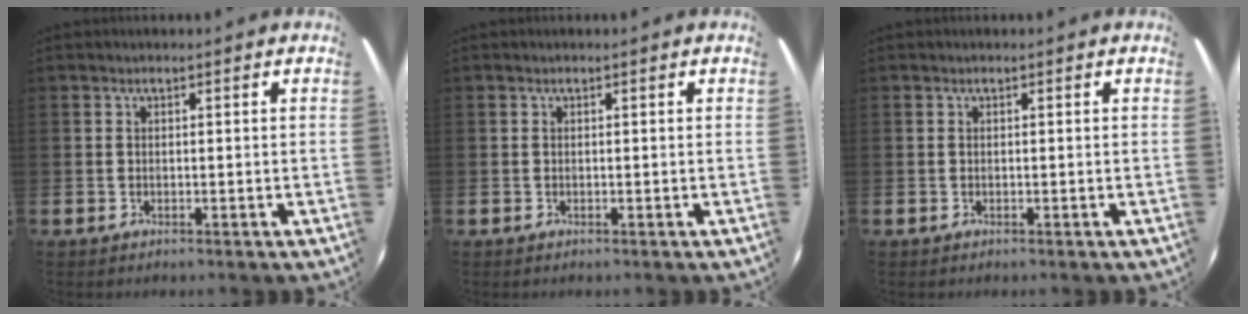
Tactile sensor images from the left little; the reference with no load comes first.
{"total": 0.0}
{"total": 0.0}